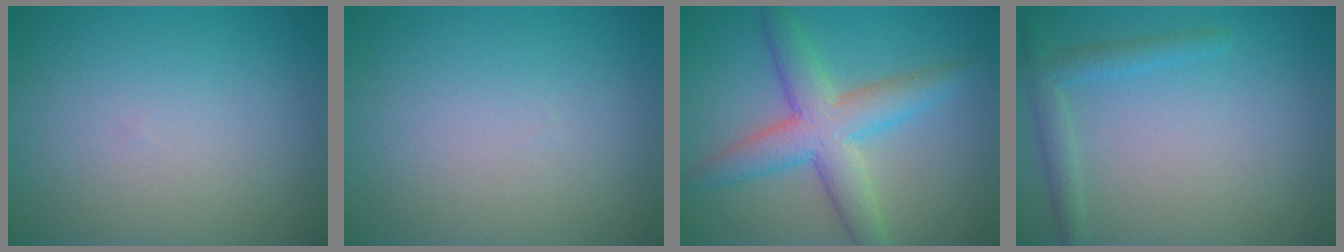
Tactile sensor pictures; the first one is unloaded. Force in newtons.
{"total": 0.0}
{"total": 5.9, "press": 5.9, "slide": 0.0}
{"total": 2.0, "press": 2.0, "slide": 0.1}